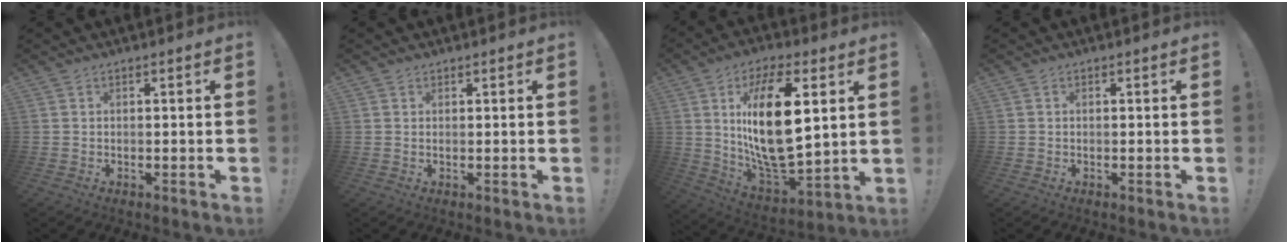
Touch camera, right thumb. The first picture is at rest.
{"total": 0.6, "force": [0.5, 0.2, 0.1], "torque": [0.000, -0.002, 0.010]}
{"total": 21.7, "force": [5.8, 9.3, 18.7], "torque": [-0.344, -0.026, 0.092]}
{"total": 0.0}